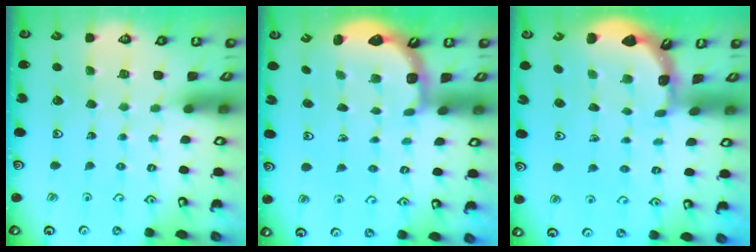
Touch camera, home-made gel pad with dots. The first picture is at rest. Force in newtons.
{"total": 2.5, "press": 2.1, "slide": 1.3}
{"total": 1.8, "press": 1.8, "slide": 0.1}